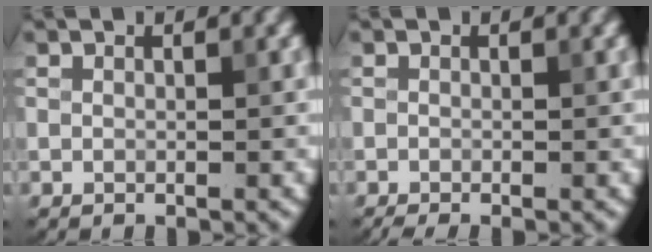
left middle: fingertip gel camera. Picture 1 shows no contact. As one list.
[{"total": 1.3, "force": [-1.0, 0.2, 0.9], "torque": [-0.012, -0.007, -0.018]}]